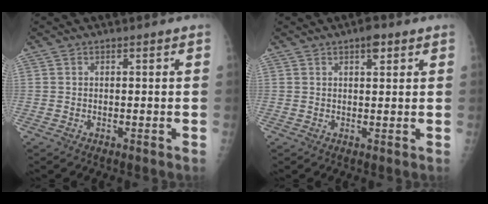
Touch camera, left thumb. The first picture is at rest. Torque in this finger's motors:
{"motor_torque": [0.42, 0.23, 0.59, -0.04, 0.00]}